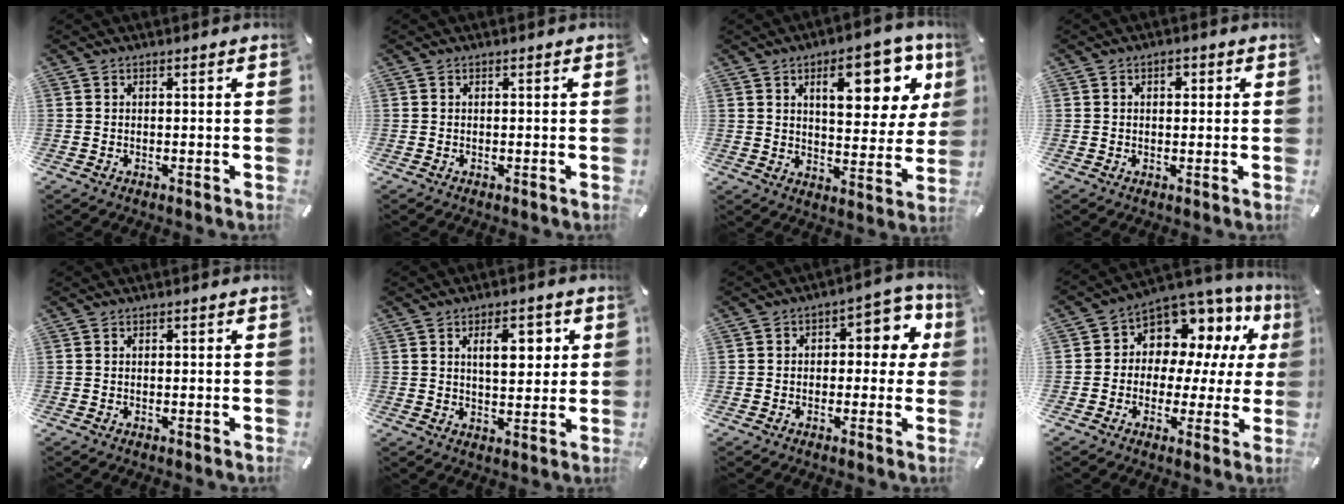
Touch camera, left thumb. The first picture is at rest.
{"total": 0.0}
{"total": 17.3, "force": [7.8, 7.9, 13.2], "torque": [-0.177, -0.022, 0.123]}
{"total": 2.2, "force": [0.4, 1.8, 1.3], "torque": [-0.003, -0.002, 0.000]}
{"total": 0.0}
{"total": 8.5, "force": [2.9, 4.5, 6.7], "torque": [-0.093, -0.006, 0.040]}
{"total": 8.3, "force": [1.4, 5.4, 6.1], "torque": [-0.072, -0.007, 0.016]}
{"total": 8.8, "force": [4.4, 7.0, 3.1], "torque": [-0.063, -0.048, 0.084]}